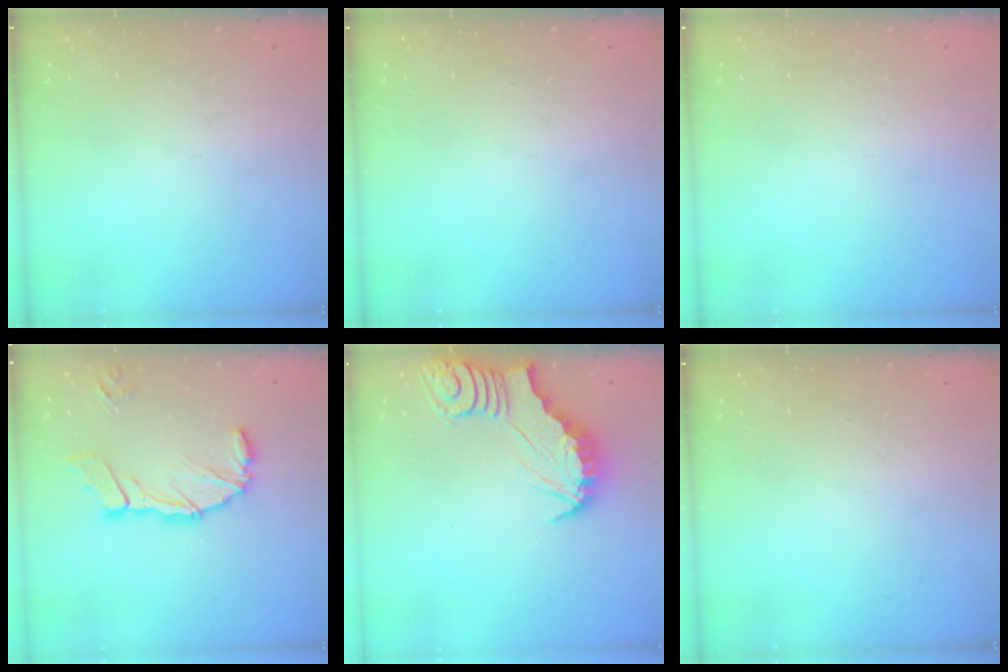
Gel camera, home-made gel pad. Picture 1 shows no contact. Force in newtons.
{"total": 0.0}
{"total": 0.0}
{"total": 13.2, "press": 13.0, "slide": 2.3}
{"total": 2.8, "press": 2.7, "slide": 0.3}
{"total": 0.0}